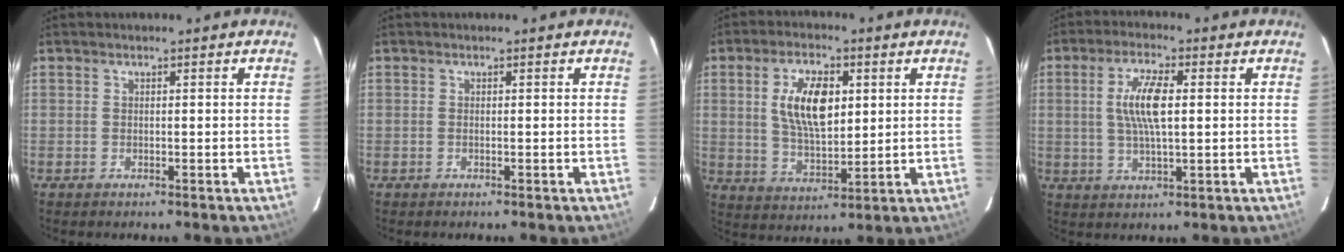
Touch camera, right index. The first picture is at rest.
{"total": 0.0}
{"total": 11.0, "force": [2.7, 5.2, 9.3], "torque": [-0.174, 0.006, 0.055]}
{"total": 7.9, "force": [1.1, 2.3, 7.5], "torque": [-0.146, 0.006, 0.023]}